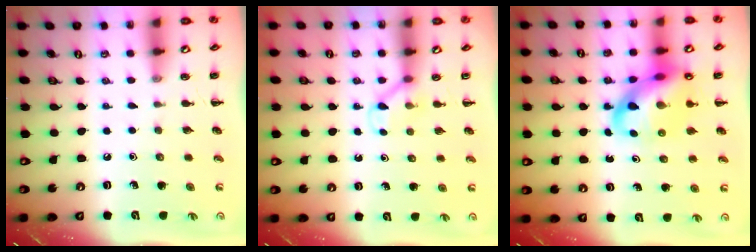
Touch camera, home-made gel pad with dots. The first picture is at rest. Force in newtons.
{"total": 4.5, "press": 4.2, "slide": 1.5}
{"total": 14.7, "press": 14.2, "slide": 3.6}